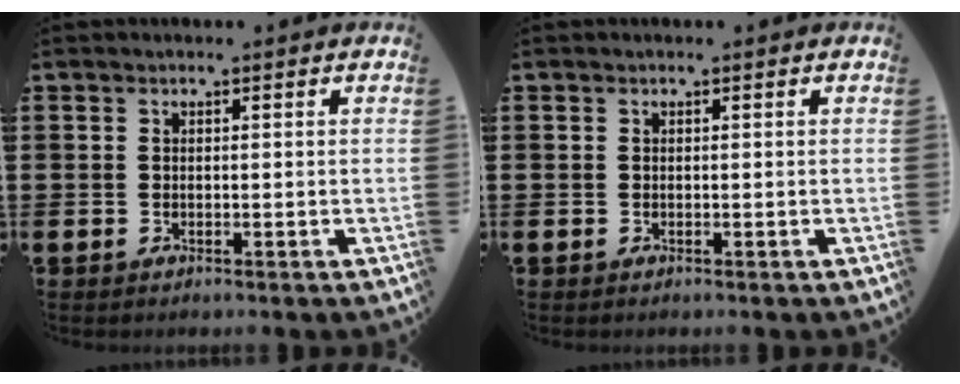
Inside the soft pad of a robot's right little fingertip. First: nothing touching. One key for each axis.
{"total": 0.0}